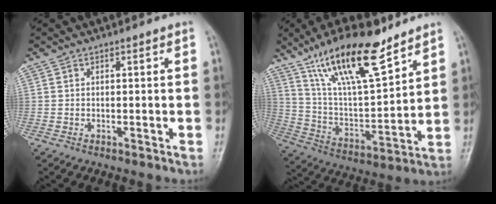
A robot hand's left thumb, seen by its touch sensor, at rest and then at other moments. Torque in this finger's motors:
{"motor_torque": [0.31, 0.32, 1.50, -1.27, 0.39]}